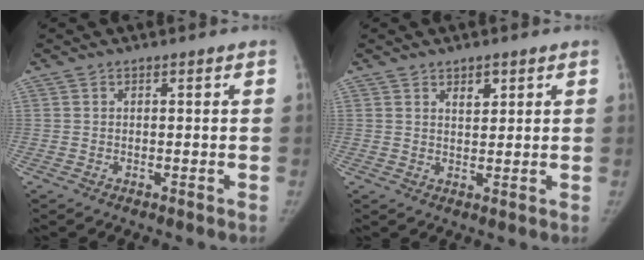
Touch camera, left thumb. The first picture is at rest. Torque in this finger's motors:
{"motor_torque": [-0.02, -0.04, 0.08, 0.31, 0.00]}